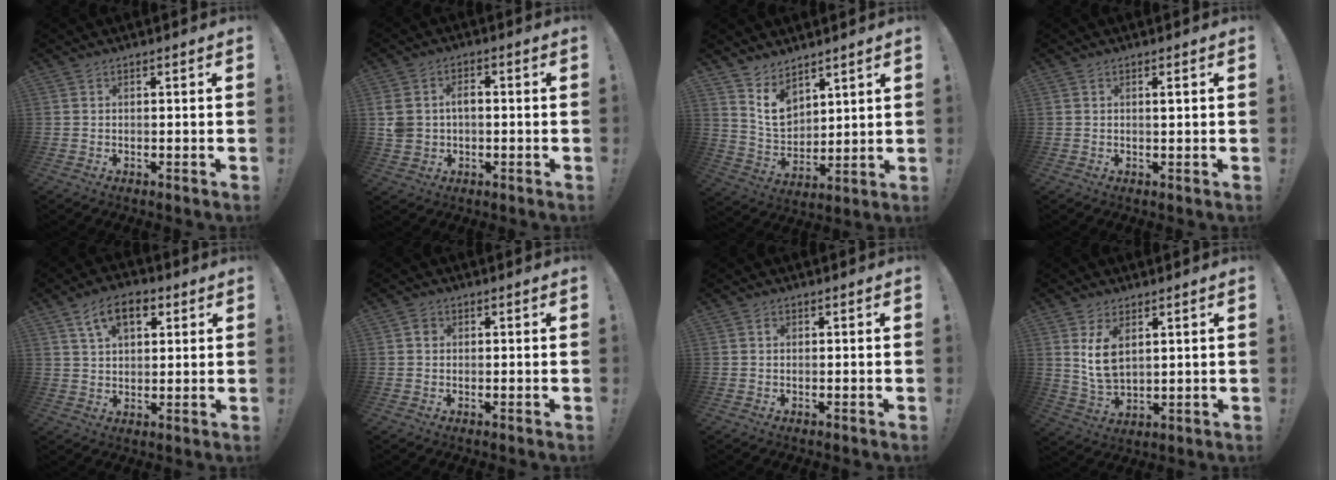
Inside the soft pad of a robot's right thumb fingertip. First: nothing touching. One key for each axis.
{"total": 6.4, "fx": 0.3, "fy": 5.0, "fz": 3.9, "tx": -0.071, "ty": 0.006, "tz": 0.007}
{"total": 9.4, "fx": 6.4, "fy": 6.2, "fz": 3.0, "tx": -0.042, "ty": -0.053, "tz": 0.127}
{"total": 1.1, "fx": 0.3, "fy": 0.0, "fz": 1.0, "tx": -0.007, "ty": -0.005, "tz": 0.001}
{"total": 10.7, "fx": 4.9, "fy": 6.2, "fz": 7.2, "tx": -0.108, "ty": 0.002, "tz": 0.089}
{"total": 1.8, "fx": 0.2, "fy": 1.6, "fz": 0.7, "tx": -0.008, "ty": 0.002, "tz": 0.003}
{"total": 0.6, "fx": -0.1, "fy": 0.4, "fz": 0.3, "tx": -0.003, "ty": 0.002, "tz": -0.003}
{"total": 8.6, "fx": 3.3, "fy": 4.9, "fz": 6.2, "tx": -0.111, "ty": -0.012, "tz": 0.059}